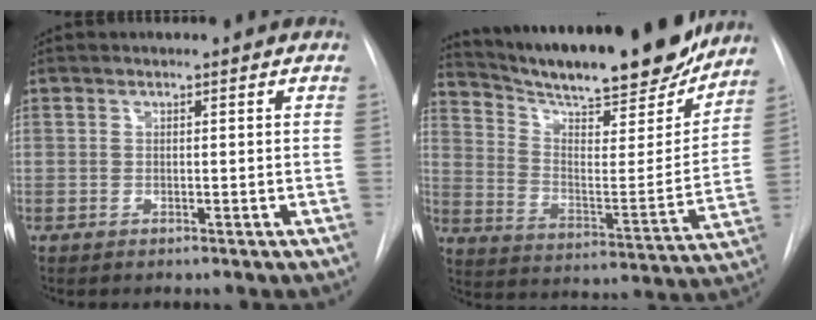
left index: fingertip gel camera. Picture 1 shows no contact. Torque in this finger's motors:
{"motor_torque": [0.32, -0.54, 0.70, 0.12]}